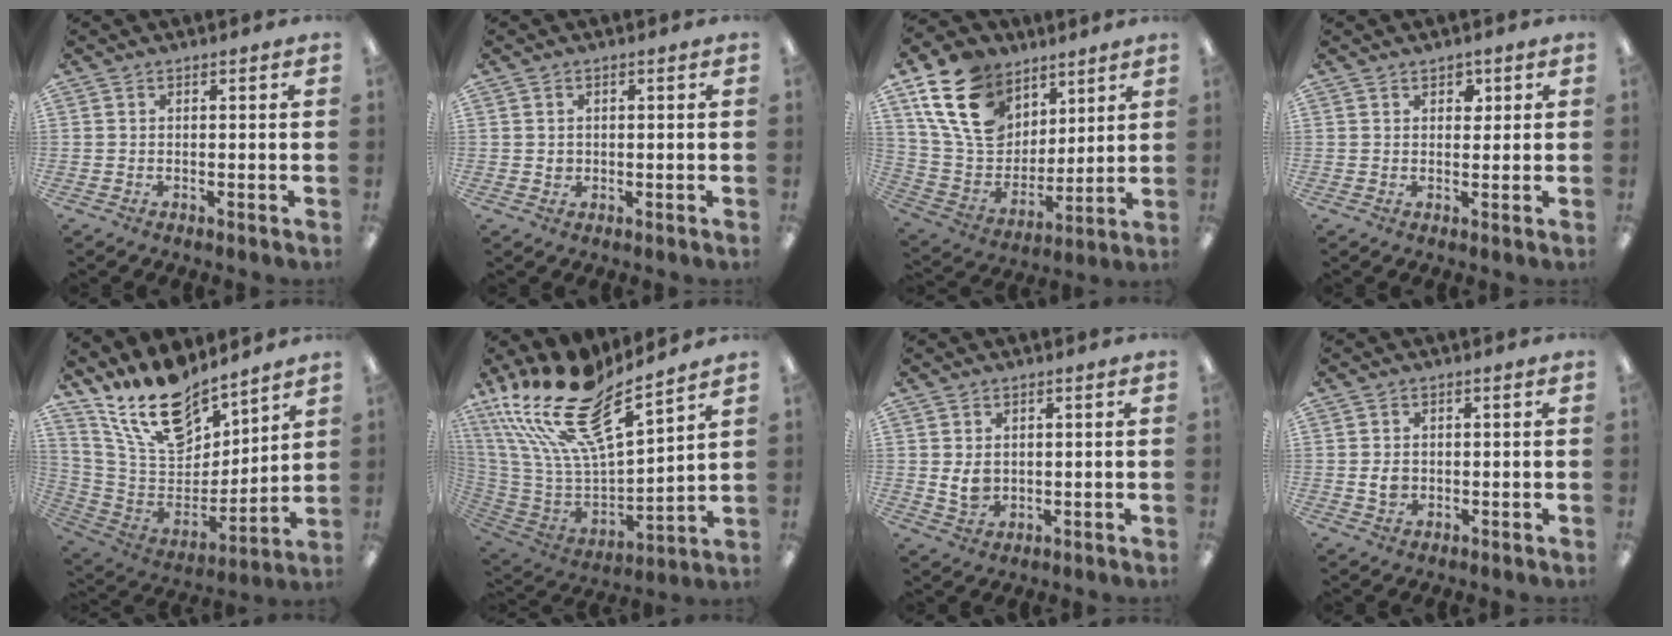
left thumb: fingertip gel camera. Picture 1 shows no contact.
{"total": 1.2, "force": [0.2, 1.1, 0.5], "torque": [-0.010, 0.005, 0.002]}
{"total": 20.2, "force": [10.8, 14.1, 9.6], "torque": [-0.187, -0.042, 0.207]}
{"total": 2.3, "force": [1.3, 1.5, 1.0], "torque": [0.002, -0.006, 0.016]}
{"total": 18.8, "force": [14.9, 7.8, 8.4], "torque": [-0.169, -0.094, 0.268]}
{"total": 23.6, "force": [16.8, 8.1, 14.4], "torque": [-0.261, -0.109, 0.291]}
{"total": 4.5, "force": [0.5, 3.4, 2.9], "torque": [-0.047, -0.004, 0.006]}
{"total": 3.3, "force": [-0.1, 2.5, 2.1], "torque": [-0.032, 0.003, -0.004]}